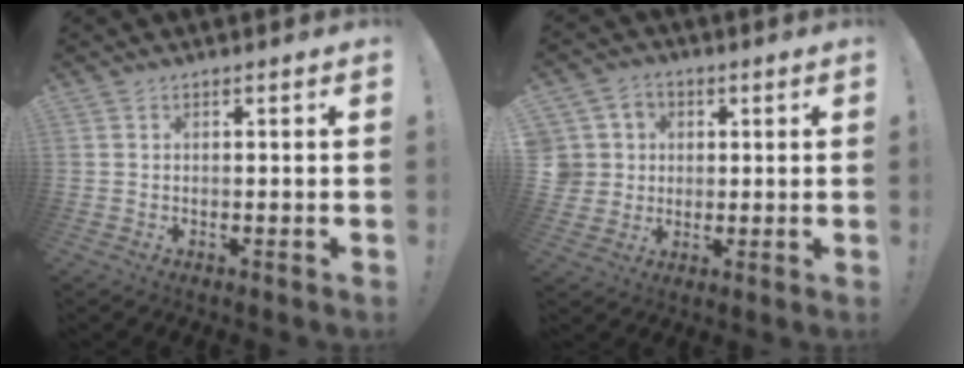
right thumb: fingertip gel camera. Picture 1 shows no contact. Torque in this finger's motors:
{"motor_torque": [1.06, 1.13, 0.27, 0.08, 0.31]}